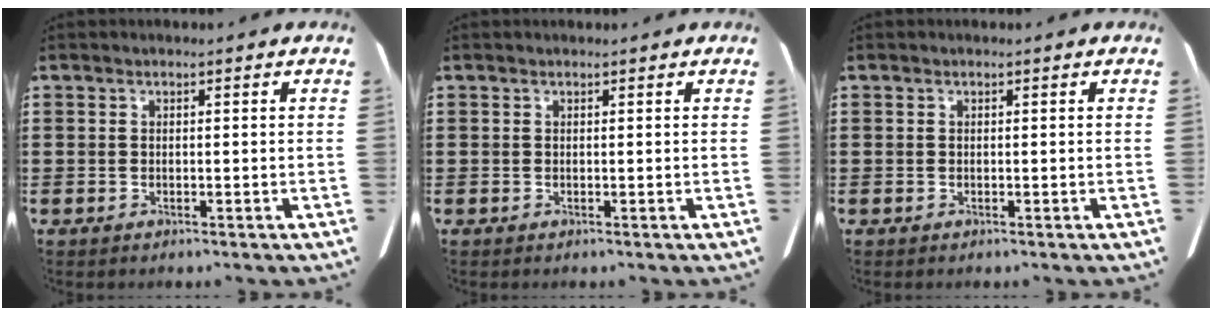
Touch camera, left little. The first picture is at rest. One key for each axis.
{"total": 0.0}
{"total": 0.0}